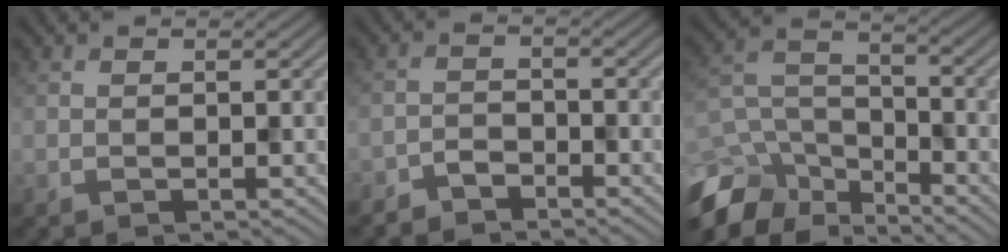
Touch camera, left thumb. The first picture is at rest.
{"total": 2.6, "force": [-2.4, 0.8, 0.6], "torque": [-0.008, 0.002, -0.055]}
{"total": 11.0, "force": [-8.4, 5.2, 4.8], "torque": [-0.128, -0.014, -0.158]}